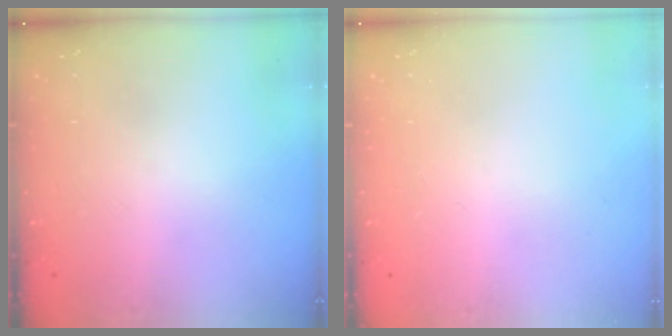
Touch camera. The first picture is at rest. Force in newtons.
{"total": 0.0}